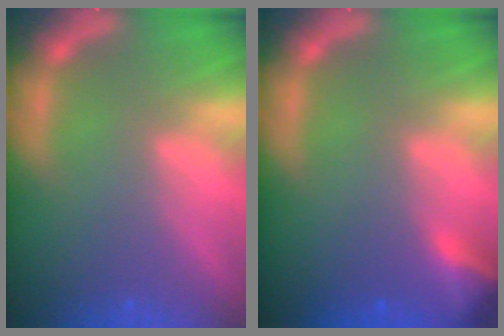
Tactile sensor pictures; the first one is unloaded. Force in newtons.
{"total": 2.9}